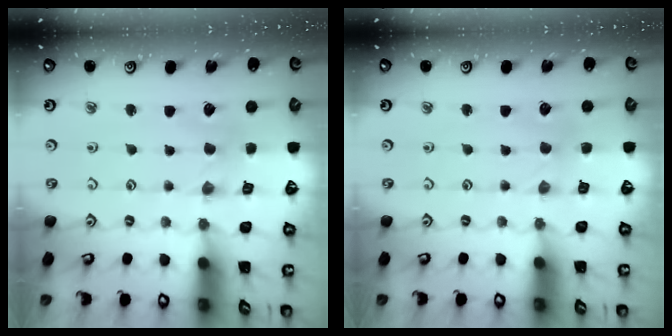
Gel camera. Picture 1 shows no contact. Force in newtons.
{"total": 1.0, "press": 0.9, "slide": 0.3}